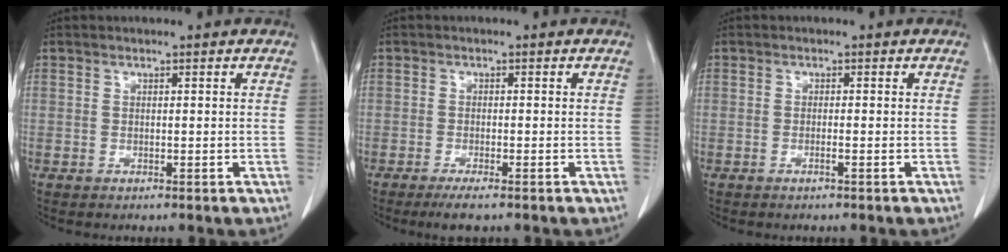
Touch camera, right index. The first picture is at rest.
{"total": 3.0, "force": [-2.2, 0.2, 2.0], "torque": [-0.036, -0.007, -0.039]}
{"total": 0.8, "force": [-0.4, -0.1, 0.7], "torque": [-0.014, 0.000, -0.007]}